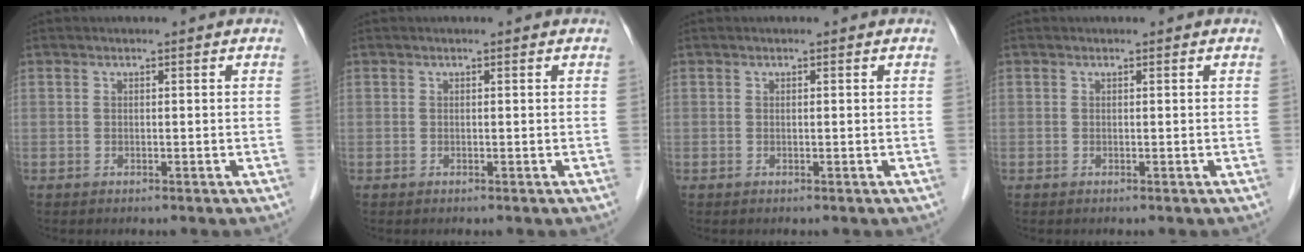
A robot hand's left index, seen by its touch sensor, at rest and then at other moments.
{"total": 0.0}
{"total": 0.0}
{"total": 0.0}